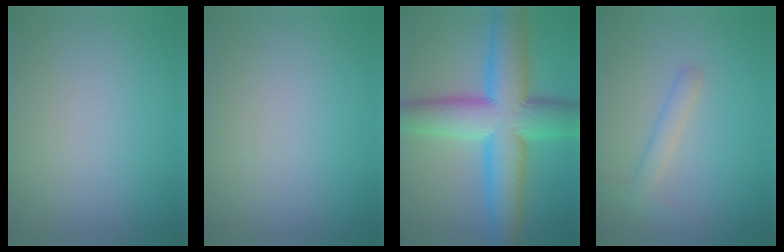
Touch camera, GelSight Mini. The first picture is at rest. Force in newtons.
{"total": 0.0}
{"total": 11.7, "press": 11.7, "slide": 0.1}
{"total": 2.0, "press": 2.0, "slide": 0.0}